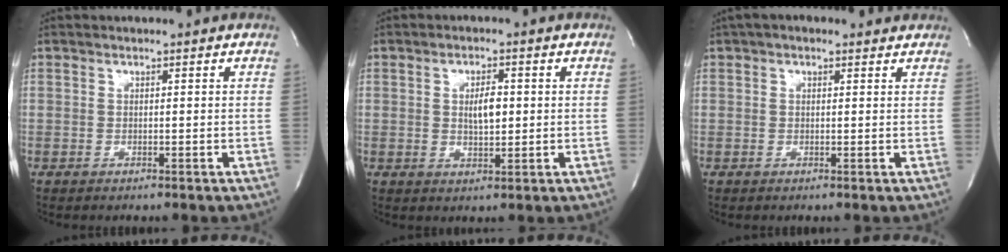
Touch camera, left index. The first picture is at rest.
{"total": 3.8, "force": [0.3, 1.4, 3.5], "torque": [-0.063, -0.002, 0.007]}
{"total": 3.3, "force": [2.2, 1.7, 1.8], "torque": [-0.023, 0.028, 0.030]}